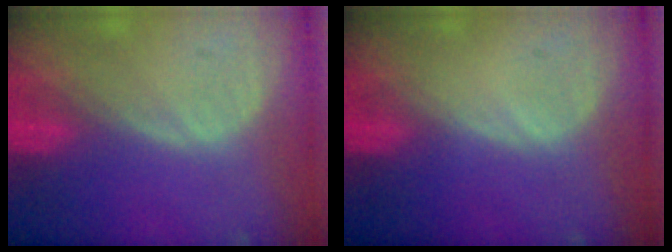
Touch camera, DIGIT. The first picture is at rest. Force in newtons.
{"total": 0.0}